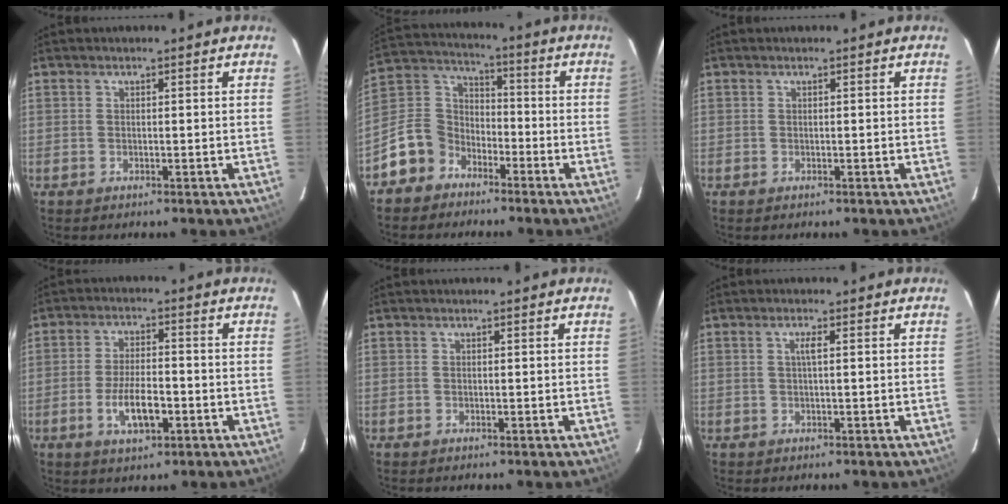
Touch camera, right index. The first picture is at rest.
{"total": 10.5, "force": [-6.5, 7.9, 2.5], "torque": [-0.072, 0.045, -0.127]}
{"total": 0.0}
{"total": 7.9, "force": [-2.9, 2.9, 6.8], "torque": [-0.136, -0.004, -0.048]}
{"total": 0.0}
{"total": 1.4, "force": [0.2, -0.1, 1.4], "torque": [-0.026, 0.001, 0.002]}